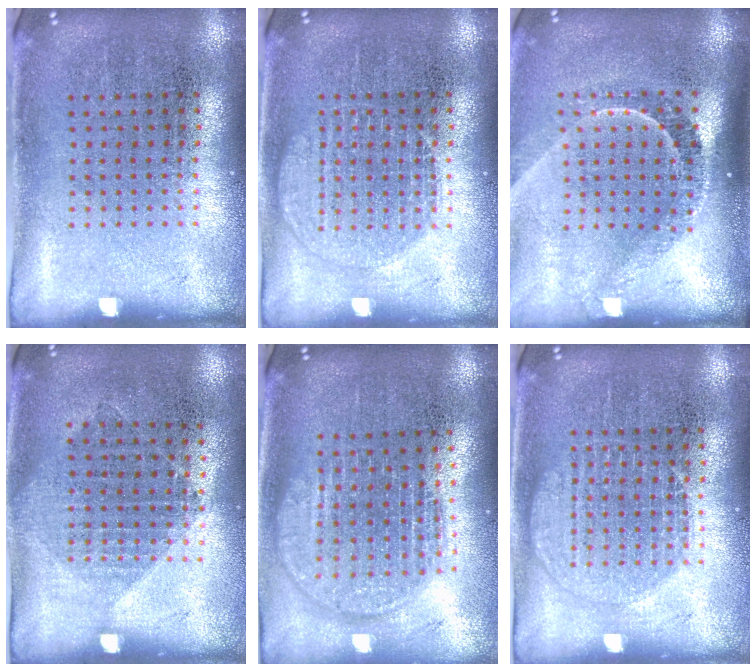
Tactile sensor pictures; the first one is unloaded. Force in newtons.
{"total": 1.9, "press": 1.9, "slide": 0.3}
{"total": 2.2, "press": 1.5, "slide": 1.5}
{"total": 1.1, "press": 0.9, "slide": 0.5}
{"total": 1.8, "press": 1.5, "slide": 0.9}
{"total": 1.9, "press": 1.9, "slide": 0.3}